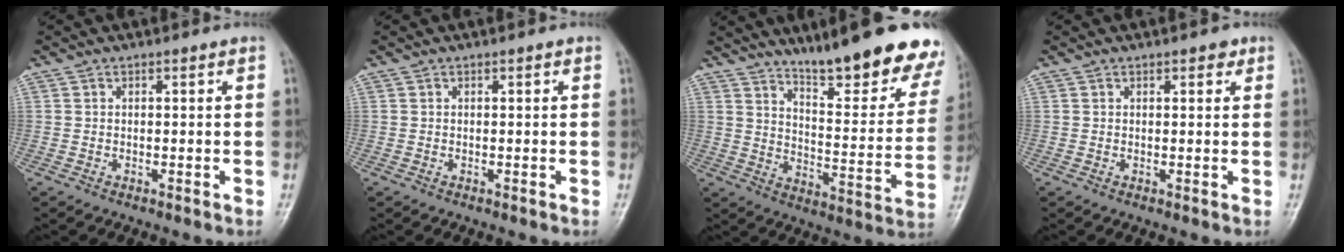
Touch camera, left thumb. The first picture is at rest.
{"total": 0.0}
{"total": 21.0, "force": [15.8, 4.6, 13.1], "torque": [-0.140, -0.097, 0.224]}
{"total": 1.7, "force": [1.0, 0.8, 1.1], "torque": [-0.006, -0.002, 0.010]}